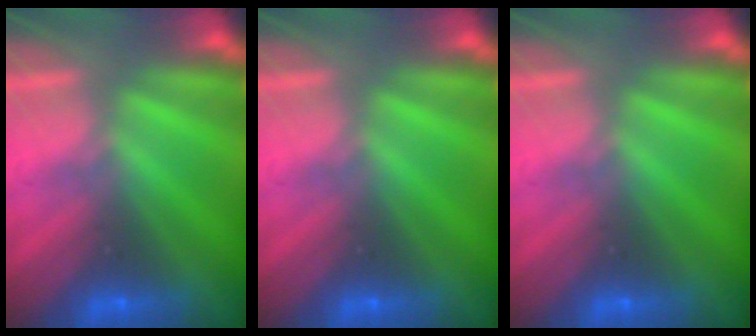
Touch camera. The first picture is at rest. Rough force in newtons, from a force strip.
{"total": 0.0}
{"total": 0.0}